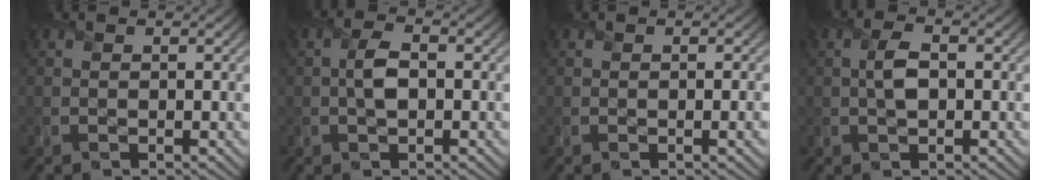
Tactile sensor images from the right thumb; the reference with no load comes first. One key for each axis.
{"total": 3.0, "fx": -0.1, "fy": 1.6, "fz": 2.6, "tx": -0.052, "ty": 0.002, "tz": -0.005}
{"total": 1.3, "fx": -0.1, "fy": 0.3, "fz": 1.3, "tx": -0.015, "ty": -0.001, "tz": -0.002}
{"total": 3.0, "fx": 0.1, "fy": 1.6, "fz": 2.6, "tx": -0.054, "ty": 0.002, "tz": 0.000}